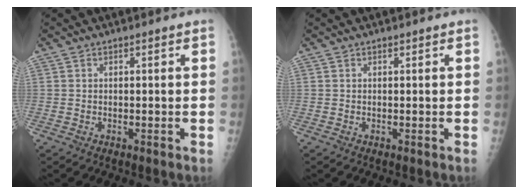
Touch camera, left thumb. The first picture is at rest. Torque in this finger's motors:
{"motor_torque": [-0.09, -0.09, 0.01, 0.01, 0.00]}